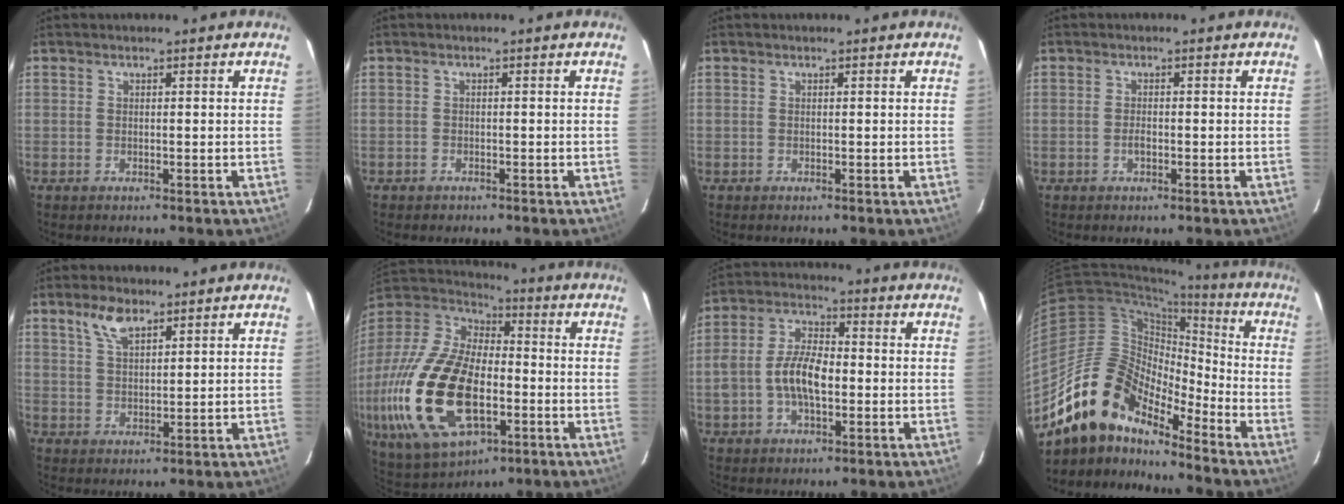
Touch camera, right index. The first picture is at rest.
{"total": 1.1, "force": [-0.8, 0.8, 0.1], "torque": [-0.003, 0.003, -0.010]}
{"total": 0.0}
{"total": 1.5, "force": [-0.5, 0.7, 1.2], "torque": [-0.024, 0.002, -0.011]}
{"total": 5.3, "force": [3.5, 2.2, 3.3], "torque": [-0.061, 0.007, 0.068]}
{"total": 28.4, "force": [-7.4, 14.9, 23.0], "torque": [-0.510, -0.041, -0.121]}
{"total": 9.6, "force": [-1.7, 5.1, 8.0], "torque": [-0.158, 0.015, -0.029]}
{"total": 16.0, "force": [-13.3, 6.1, 6.6], "torque": [-0.118, 0.011, -0.254]}